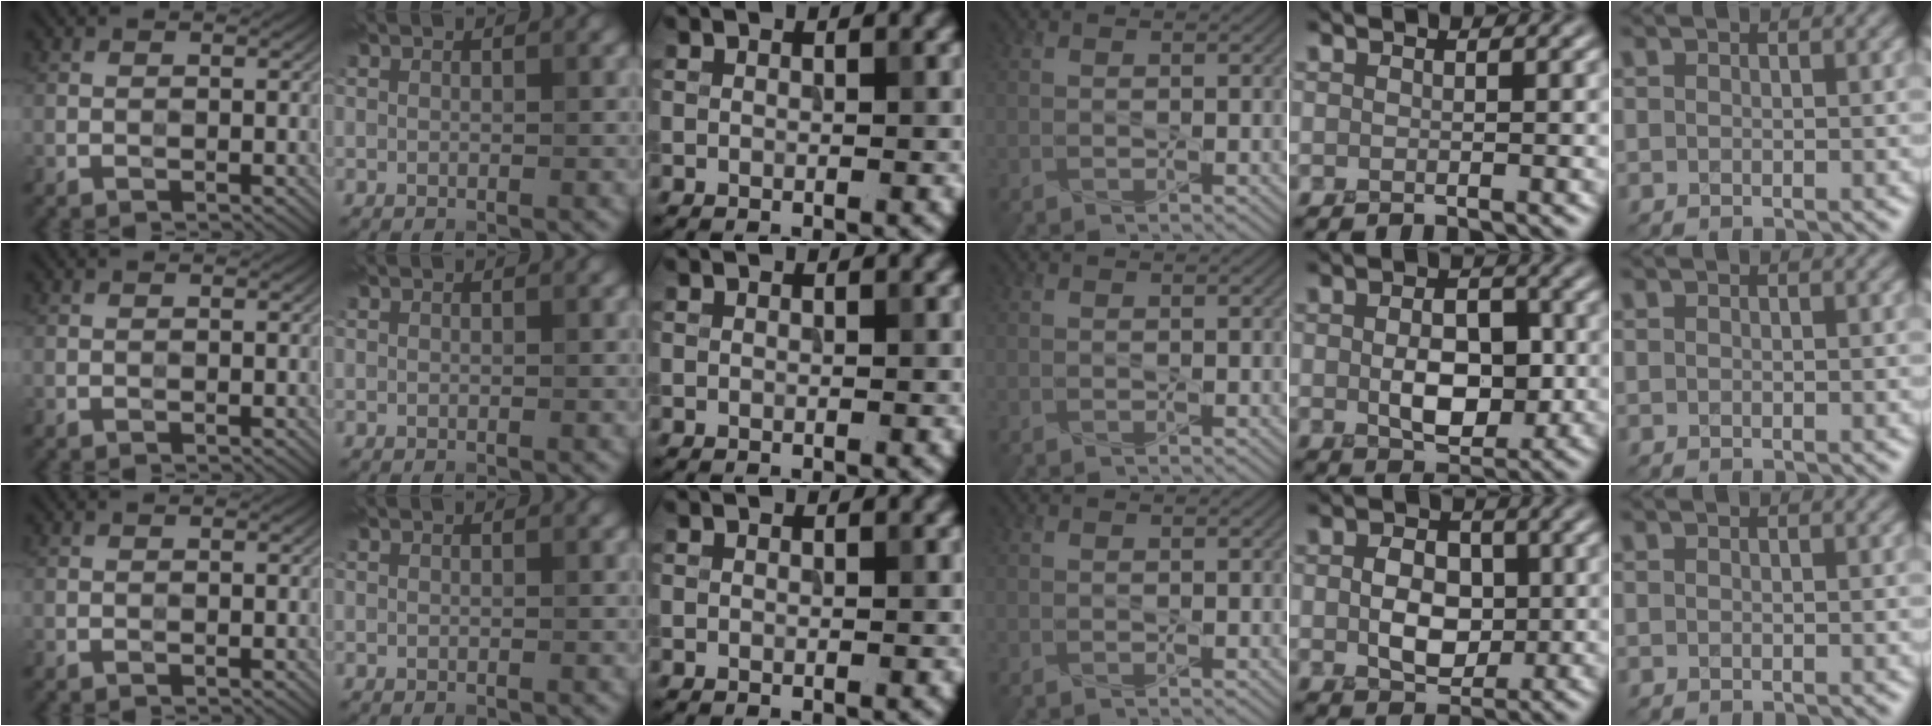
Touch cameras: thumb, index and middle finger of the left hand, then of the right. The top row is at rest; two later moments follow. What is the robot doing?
{"motion": "press", "object": "joystick"}